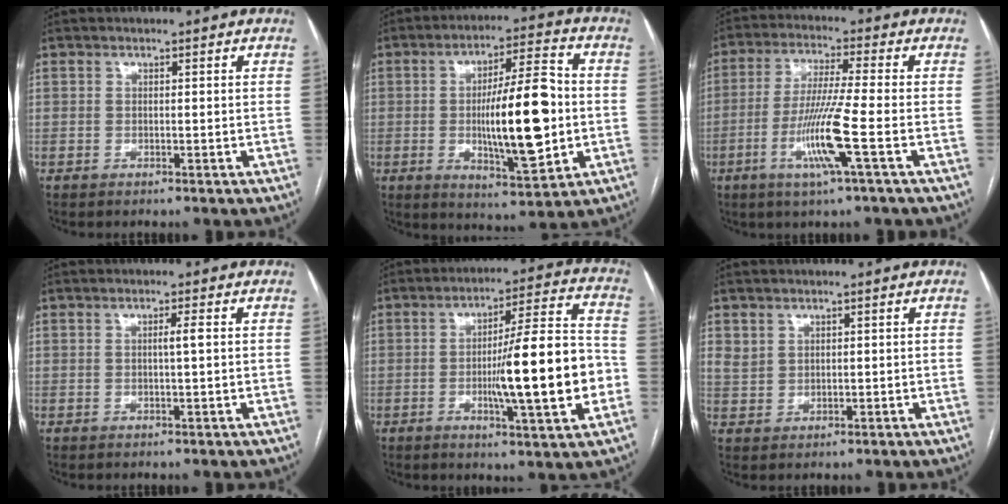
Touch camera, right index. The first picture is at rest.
{"total": 15.3, "force": [-1.3, 3.5, 14.9], "torque": [-0.244, 0.005, -0.013]}
{"total": 10.0, "force": [-3.5, -1.2, 9.3], "torque": [-0.186, -0.016, -0.070]}
{"total": 1.5, "force": [0.0, -0.3, 1.5], "torque": [-0.026, 0.000, 0.000]}
{"total": 16.0, "force": [-3.1, 0.8, 15.7], "torque": [-0.241, 0.003, -0.047]}
{"total": 2.3, "force": [1.2, 1.8, 0.6], "torque": [-0.009, 0.003, 0.029]}